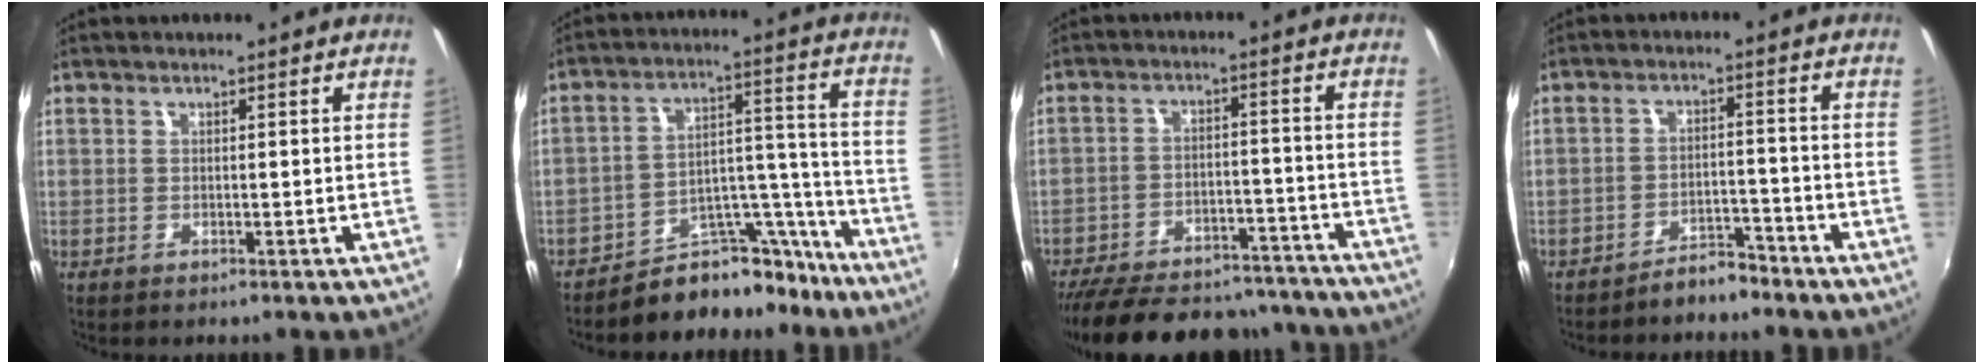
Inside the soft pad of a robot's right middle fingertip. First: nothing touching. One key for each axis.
{"total": 12.1, "fx": -10.7, "fy": 5.1, "fz": 2.4, "tx": -0.017, "ty": 0.064, "tz": -0.155}
{"total": 26.7, "fx": -22.9, "fy": 9.1, "fz": 10.2, "tx": -0.215, "ty": 0.013, "tz": -0.303}
{"total": 4.4, "fx": -4.1, "fy": 1.2, "fz": 1.0, "tx": -0.033, "ty": 0.011, "tz": -0.061}